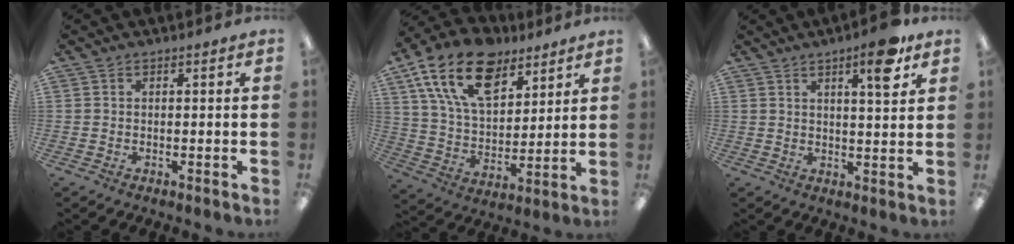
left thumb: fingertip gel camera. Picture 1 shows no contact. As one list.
[{"total": 19.2, "force": [11.2, 10.8, 11.3], "torque": [-0.204, -0.039, 0.203]}, {"total": 8.6, "force": [5.2, 1.9, 6.6], "torque": [-0.093, -0.021, 0.079]}]